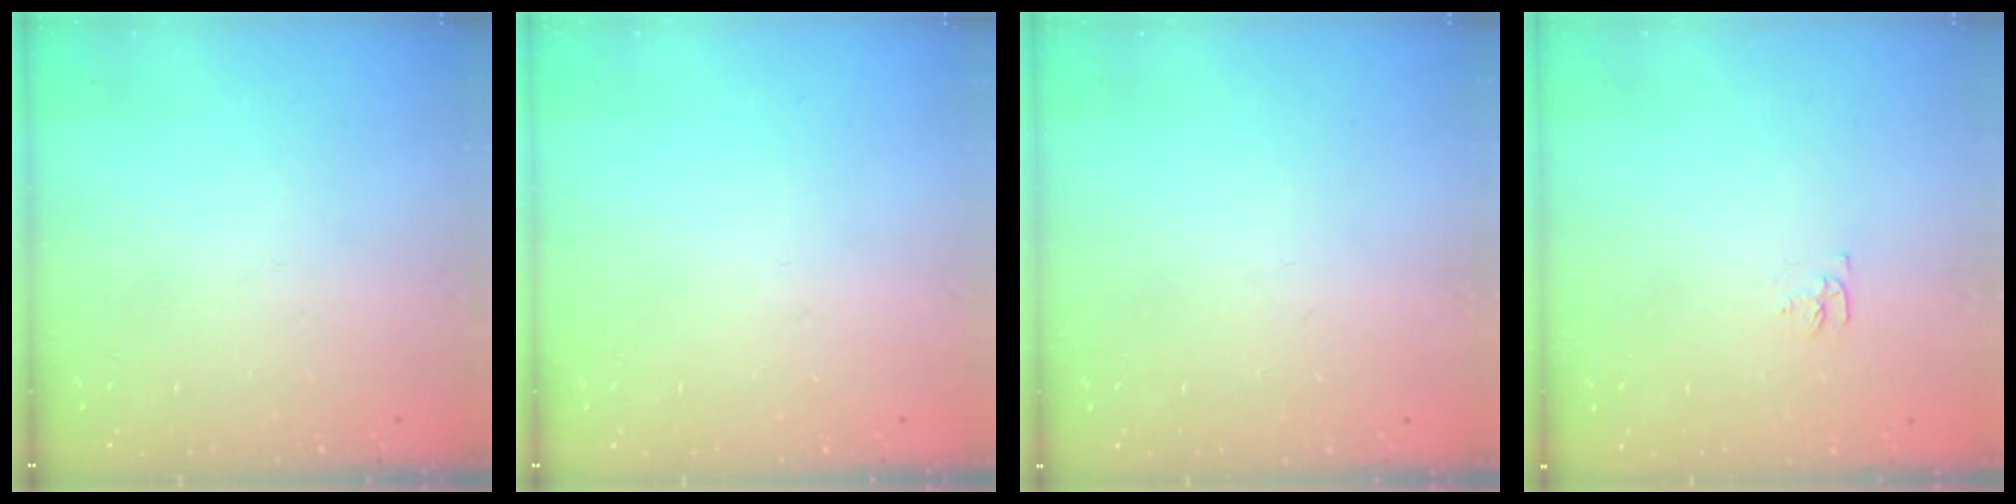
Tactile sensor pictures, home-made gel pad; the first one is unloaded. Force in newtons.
{"total": 0.0}
{"total": 0.7, "press": 0.6, "slide": 0.1}
{"total": 4.0, "press": 3.9, "slide": 0.4}